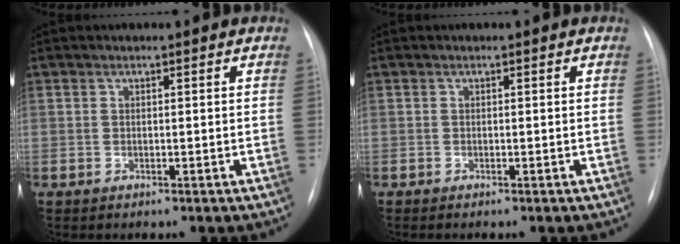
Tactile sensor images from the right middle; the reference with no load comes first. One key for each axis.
{"total": 0.0}